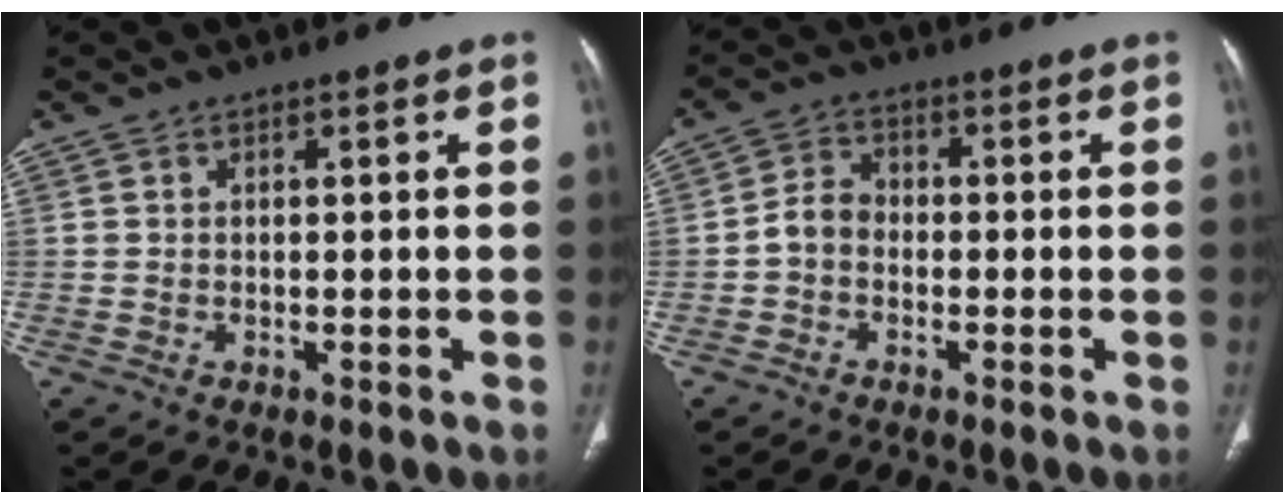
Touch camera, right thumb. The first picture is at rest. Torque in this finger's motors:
{"motor_torque": [0.86, 0.83, 0.43, -0.27, 0.02]}